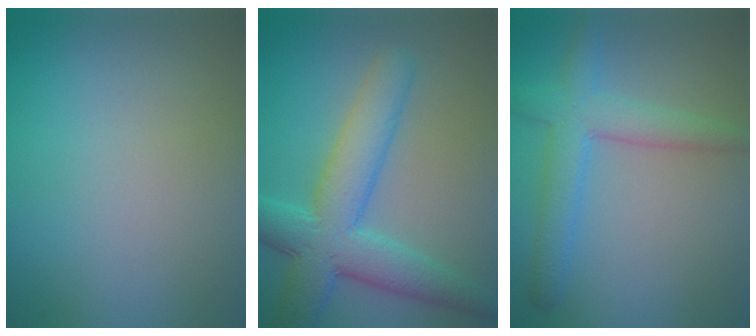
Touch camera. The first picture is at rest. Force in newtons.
{"total": 7.4, "press": 7.4, "slide": 0.3}
{"total": 4.2, "press": 4.2, "slide": 0.2}